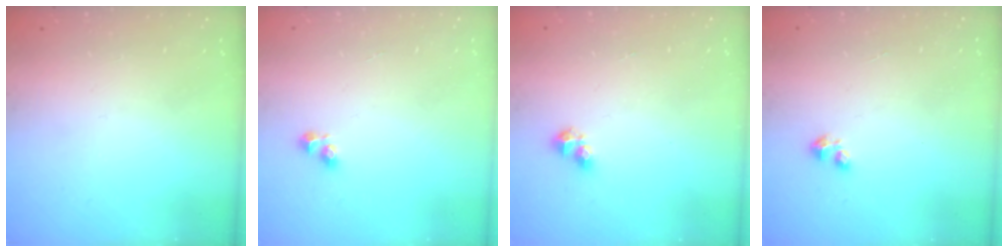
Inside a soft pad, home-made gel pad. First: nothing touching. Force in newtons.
{"total": 2.5, "press": 2.5, "slide": 0.2}
{"total": 2.9, "press": 2.9, "slide": 0.3}
{"total": 1.8, "press": 1.8, "slide": 0.4}